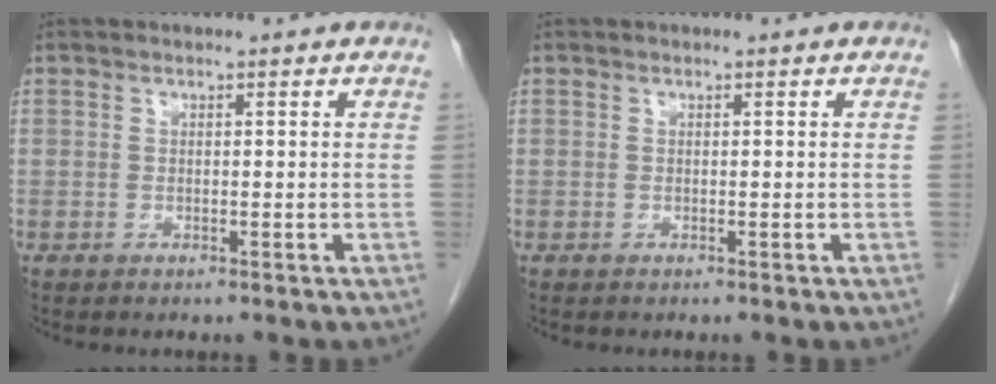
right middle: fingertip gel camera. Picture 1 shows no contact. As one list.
[{"total": 0.0}]